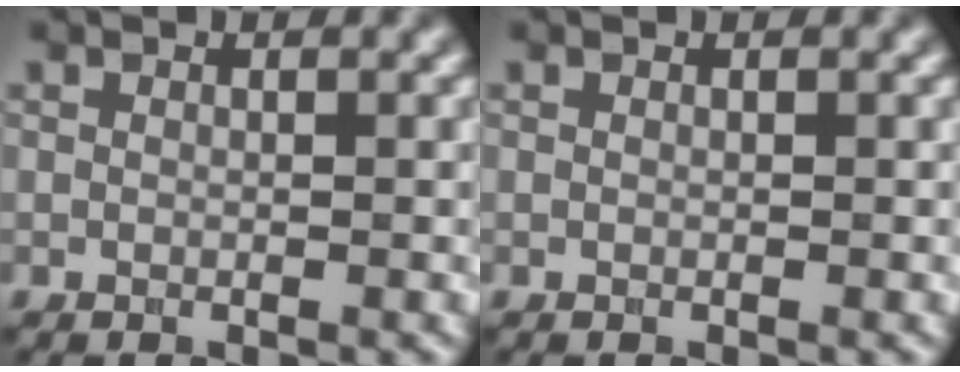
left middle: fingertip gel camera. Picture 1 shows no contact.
{"total": 0.0}